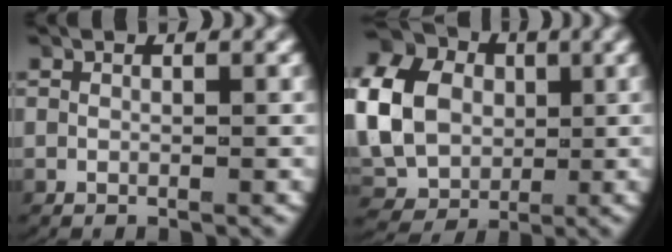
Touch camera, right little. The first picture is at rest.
{"total": 12.0, "force": [1.3, 10.4, 5.9], "torque": [-0.140, -0.013, 0.018]}